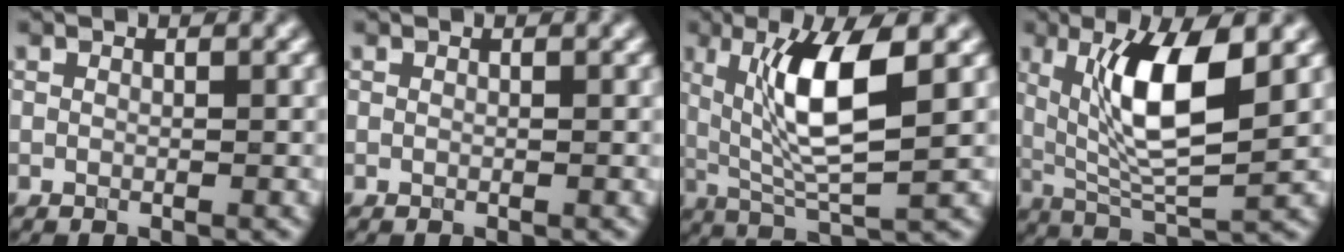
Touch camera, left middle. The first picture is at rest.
{"total": 0.0}
{"total": 7.7, "force": [1.6, 1.8, 7.3], "torque": [-0.131, -0.006, 0.044]}
{"total": 8.4, "force": [2.0, 2.3, 7.8], "torque": [-0.136, -0.009, 0.051]}